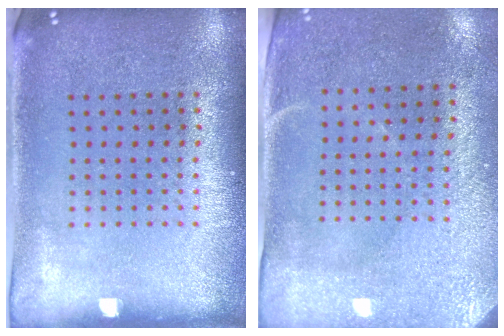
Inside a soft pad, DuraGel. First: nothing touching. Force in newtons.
{"total": 2.9, "press": 2.5, "slide": 1.6}